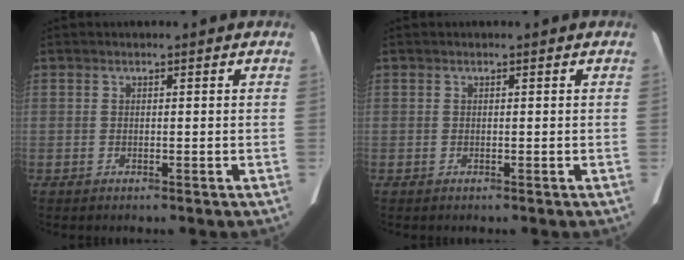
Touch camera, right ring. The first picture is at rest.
{"total": 0.0}